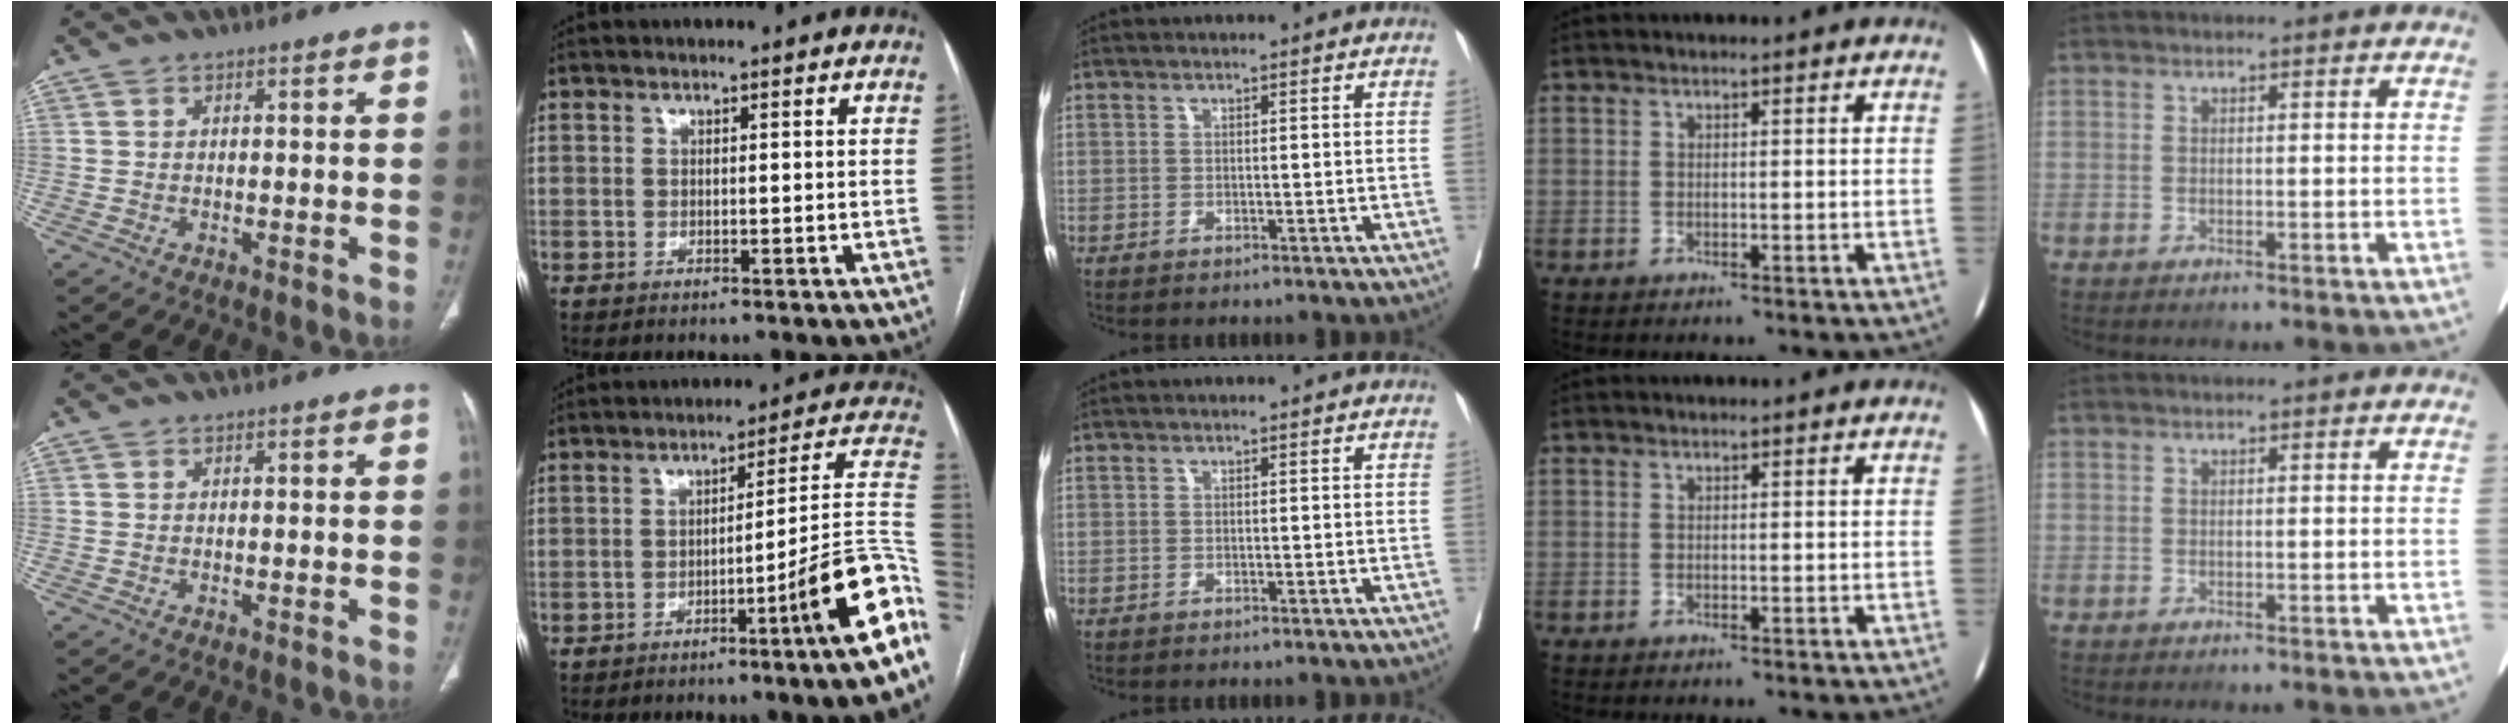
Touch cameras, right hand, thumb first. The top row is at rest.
{"index": {"total": 16.3, "force": [-6.1, -0.7, 15.0], "torque": [-0.127, 0.009, -0.086]}}